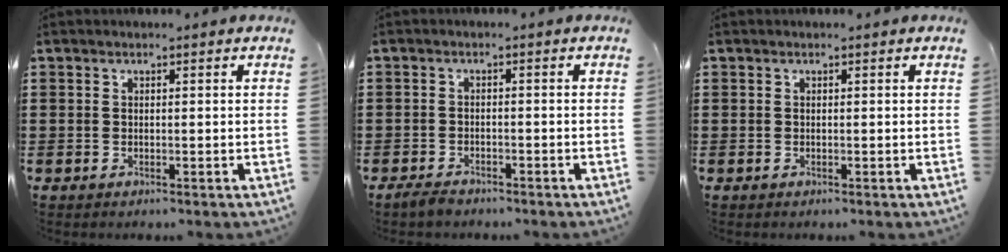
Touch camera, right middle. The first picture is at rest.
{"total": 1.9, "force": [-1.7, 0.6, 0.5], "torque": [-0.021, -0.002, -0.036]}
{"total": 0.0}